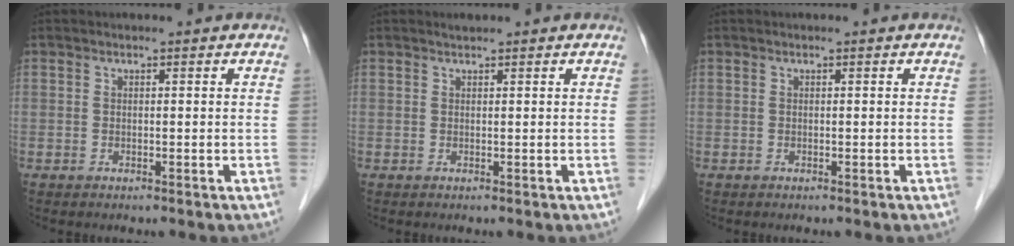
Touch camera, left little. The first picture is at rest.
{"total": 0.5, "force": [0.5, 0.0, 0.1], "torque": [-0.009, 0.003, 0.011]}
{"total": 0.0}